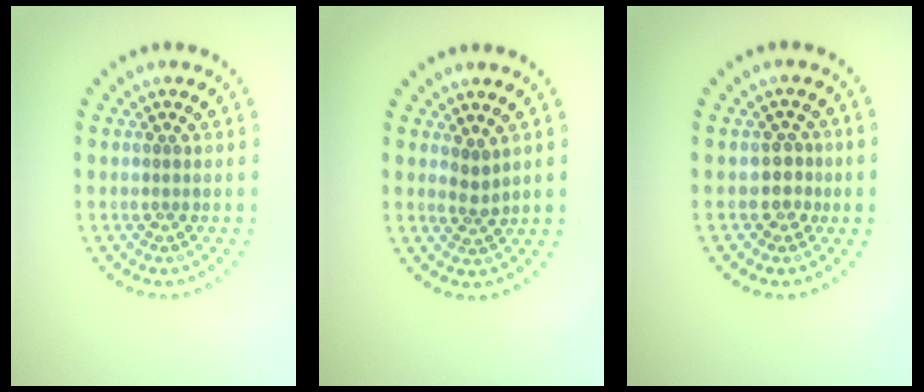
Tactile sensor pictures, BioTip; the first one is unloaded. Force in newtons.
{"total": 1.4, "press": 0.9, "slide": 1.1}
{"total": 1.7, "press": 1.3, "slide": 1.0}